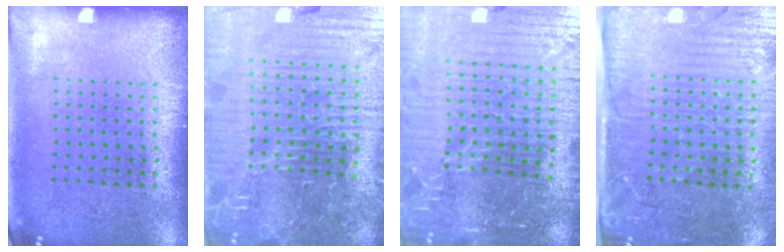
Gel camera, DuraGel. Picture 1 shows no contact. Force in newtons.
{"total": 7.5, "press": 6.7, "slide": 3.4}
{"total": 7.0, "press": 6.1, "slide": 3.5}
{"total": 4.3, "press": 3.7, "slide": 2.2}